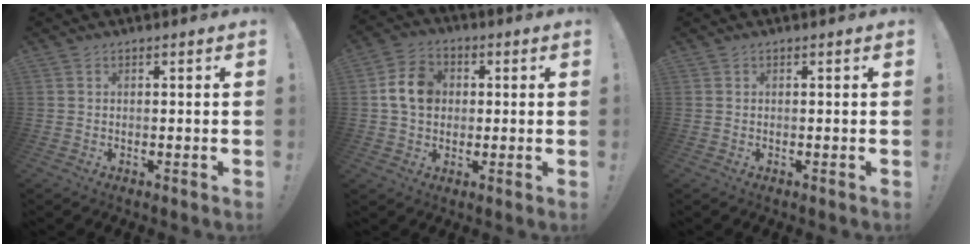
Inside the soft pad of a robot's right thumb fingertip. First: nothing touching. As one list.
[{"total": 10.3, "force": [1.5, 8.1, 6.1], "torque": [-0.093, 0.012, 0.032]}, {"total": 0.0}]